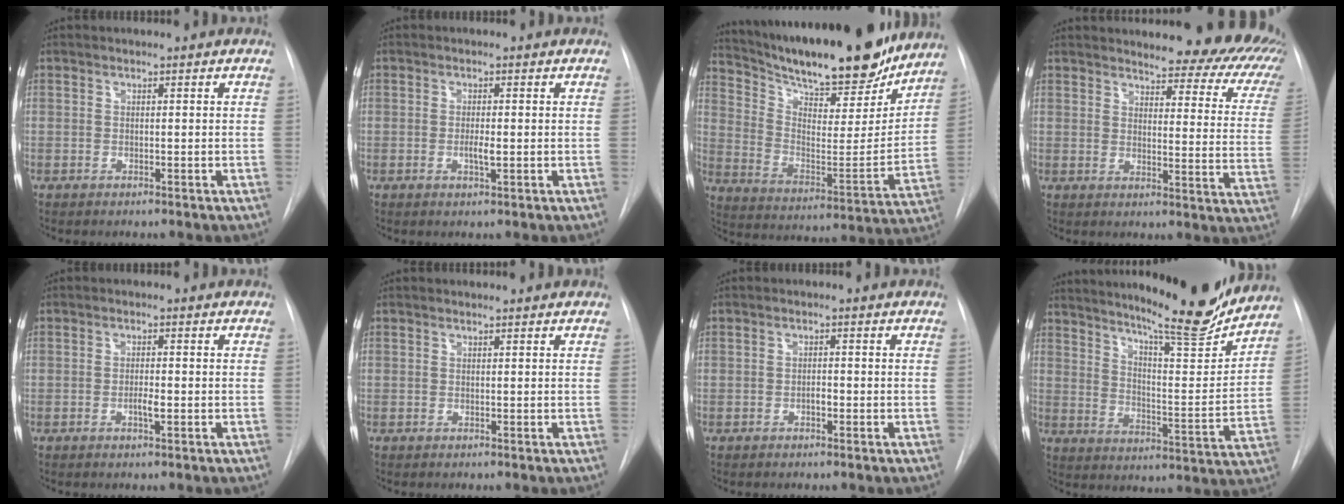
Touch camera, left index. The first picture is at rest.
{"total": 1.8, "force": [-0.3, 0.3, 1.8], "torque": [-0.034, -0.001, -0.005]}
{"total": 26.8, "force": [22.9, 5.6, 12.8], "torque": [-0.218, -0.025, 0.336]}
{"total": 18.4, "force": [16.2, 4.1, 7.7], "torque": [-0.073, -0.062, 0.164]}
{"total": 1.7, "force": [-0.5, 0.3, 1.6], "torque": [-0.028, 0.000, -0.010]}
{"total": 1.5, "force": [1.5, 0.1, 0.2], "torque": [-0.010, 0.011, 0.018]}
{"total": 0.9, "force": [-0.4, 0.4, 0.8], "torque": [-0.011, 0.002, -0.009]}
{"total": 19.7, "force": [17.7, 1.2, 8.7], "torque": [-0.135, -0.047, 0.247]}